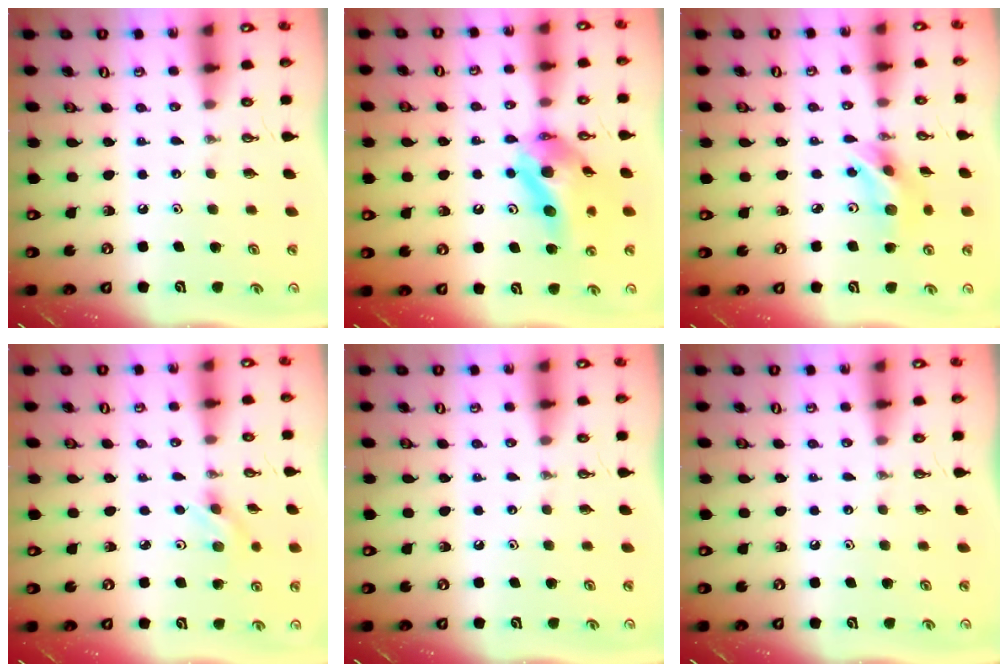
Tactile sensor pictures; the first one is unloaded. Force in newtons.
{"total": 13.3, "press": 13.2, "slide": 1.5}
{"total": 11.4, "press": 10.9, "slide": 3.3}
{"total": 2.8, "press": 2.4, "slide": 1.4}
{"total": 0.0}
{"total": 0.0}